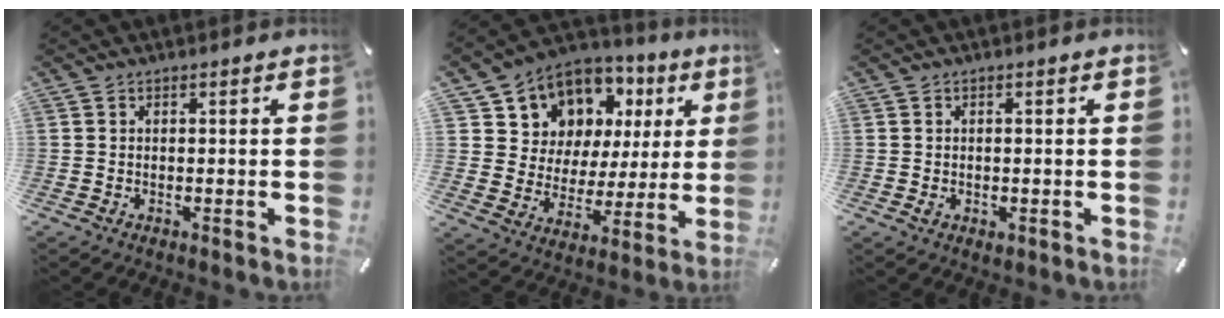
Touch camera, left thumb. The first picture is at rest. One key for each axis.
{"total": 10.4, "fx": 6.2, "fy": 8.3, "fz": 0.7, "tx": -0.031, "ty": -0.061, "tz": 0.121}
{"total": 1.1, "fx": -0.2, "fy": 0.9, "fz": 0.6, "tx": -0.003, "ty": -0.001, "tz": -0.005}